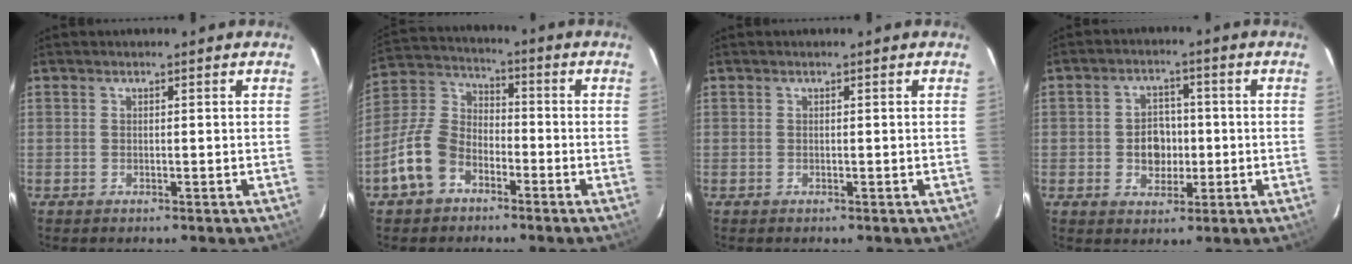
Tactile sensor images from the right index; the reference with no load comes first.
{"total": 11.6, "force": [-6.3, 7.6, 6.0], "torque": [-0.134, 0.028, -0.121]}
{"total": 0.0}
{"total": 6.0, "force": [-0.9, 4.9, 3.3], "torque": [-0.065, 0.013, -0.006]}